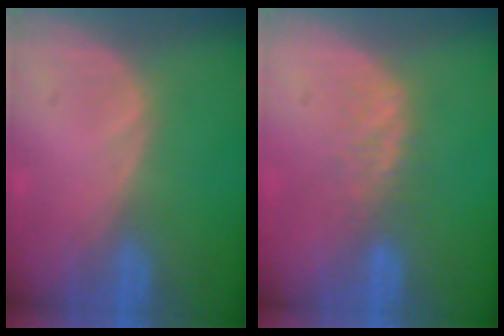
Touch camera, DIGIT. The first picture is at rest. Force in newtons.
{"total": 2.3, "press": 2.3, "slide": 0.5}